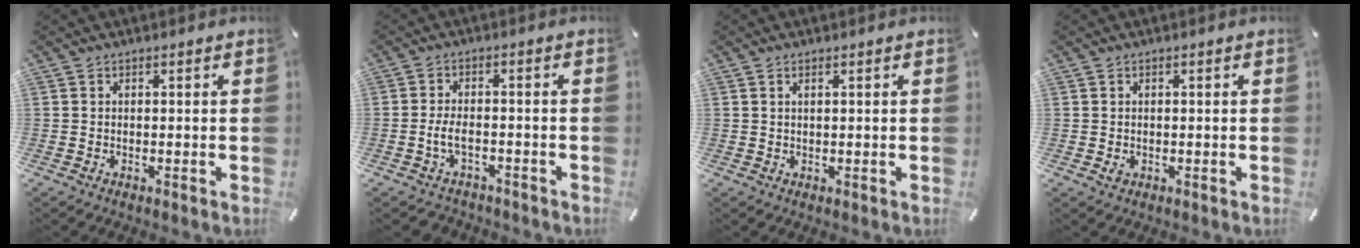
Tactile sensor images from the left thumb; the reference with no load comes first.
{"total": 4.8, "force": [-1.9, 2.7, 3.5], "torque": [-0.081, 0.008, -0.040]}
{"total": 0.9, "force": [0.4, 0.3, 0.7], "torque": [-0.014, 0.001, 0.006]}
{"total": 1.0, "force": [-0.1, 0.8, 0.6], "torque": [-0.003, -0.002, -0.004]}